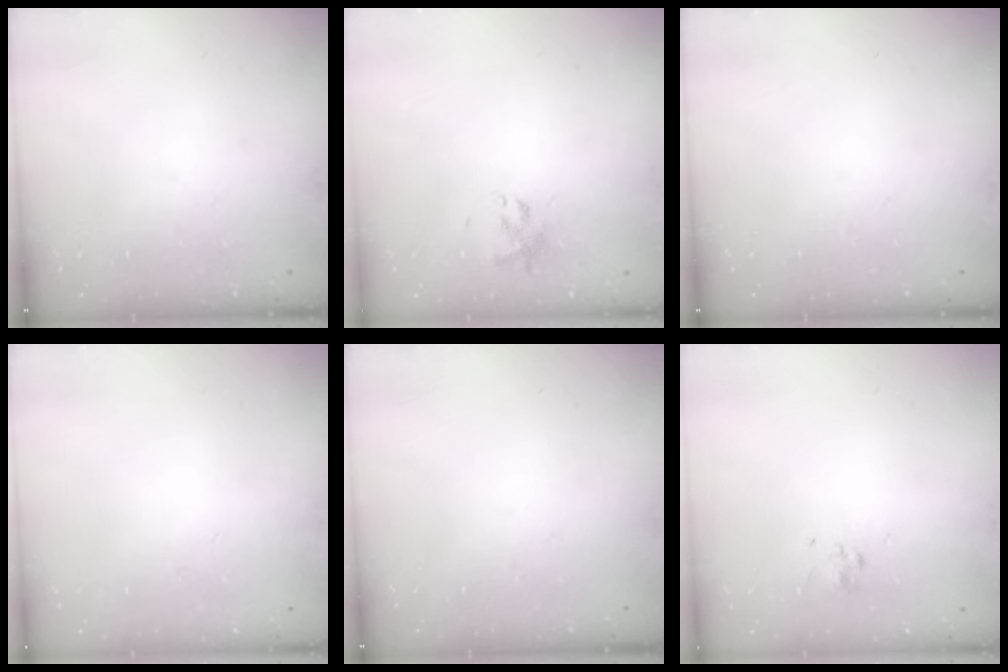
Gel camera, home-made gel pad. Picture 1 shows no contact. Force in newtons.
{"total": 1.7, "press": 1.6, "slide": 0.5}
{"total": 0.0}
{"total": 1.8, "press": 1.8, "slide": 0.2}
{"total": 0.0}
{"total": 2.6, "press": 2.5, "slide": 0.7}